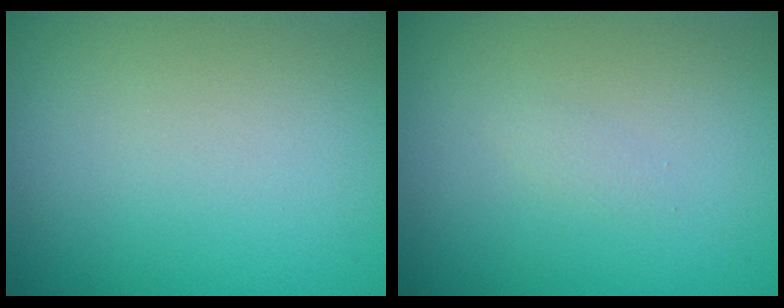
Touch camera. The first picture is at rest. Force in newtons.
{"total": 0.7, "press": 0.6, "slide": 0.1}